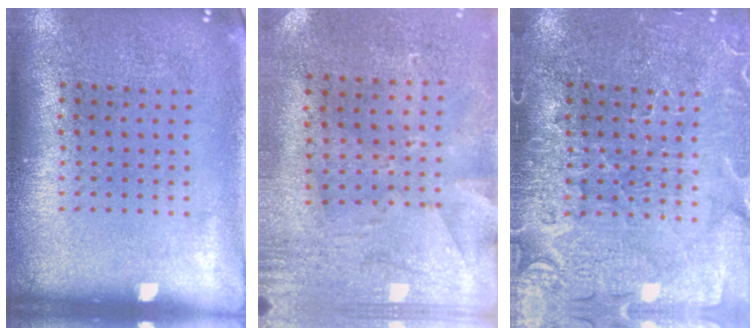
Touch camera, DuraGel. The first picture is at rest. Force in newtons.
{"total": 2.8, "press": 2.3, "slide": 1.6}
{"total": 3.6, "press": 3.4, "slide": 1.2}